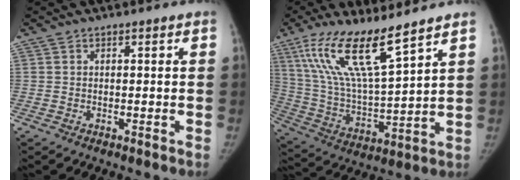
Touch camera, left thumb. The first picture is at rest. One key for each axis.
{"total": 17.6, "fx": 11.2, "fy": 3.3, "fz": 13.1, "tx": -0.244, "ty": -0.056, "tz": 0.224}